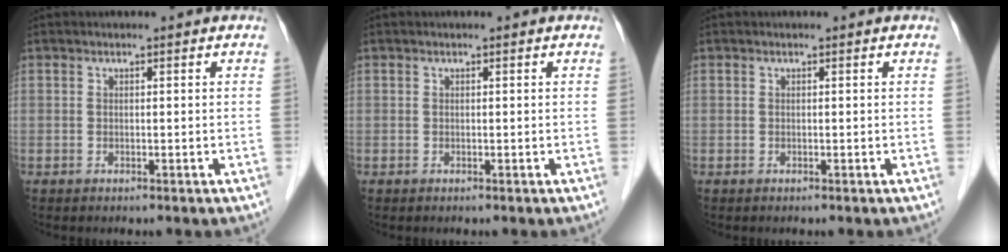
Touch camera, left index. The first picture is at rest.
{"total": 0.0}
{"total": 0.0}